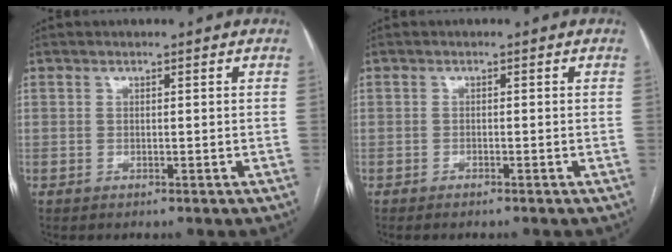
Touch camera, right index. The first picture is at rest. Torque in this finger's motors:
{"motor_torque": [0.05, 0.05, 0.04, 0.01]}